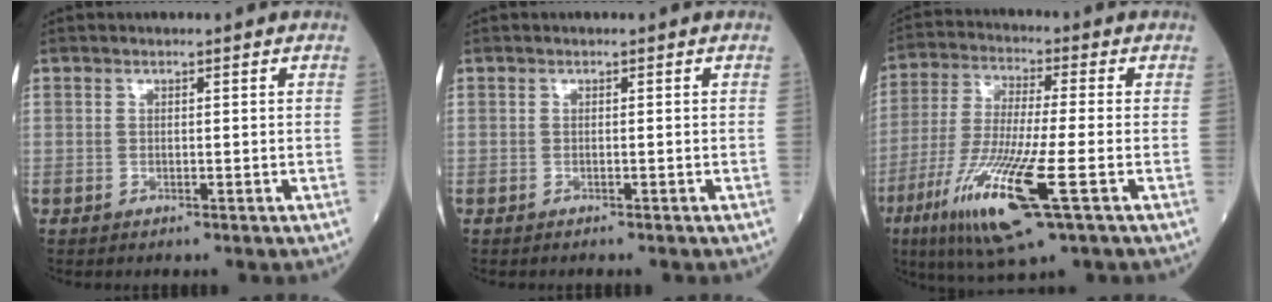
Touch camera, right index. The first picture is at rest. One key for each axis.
{"total": 0.7, "fx": -0.7, "fy": -0.1, "fz": 0.3, "tx": -0.006, "ty": -0.002, "tz": -0.010}
{"total": 15.6, "fx": -6.4, "fy": 1.2, "fz": 14.2, "tx": -0.296, "ty": -0.034, "tz": -0.116}